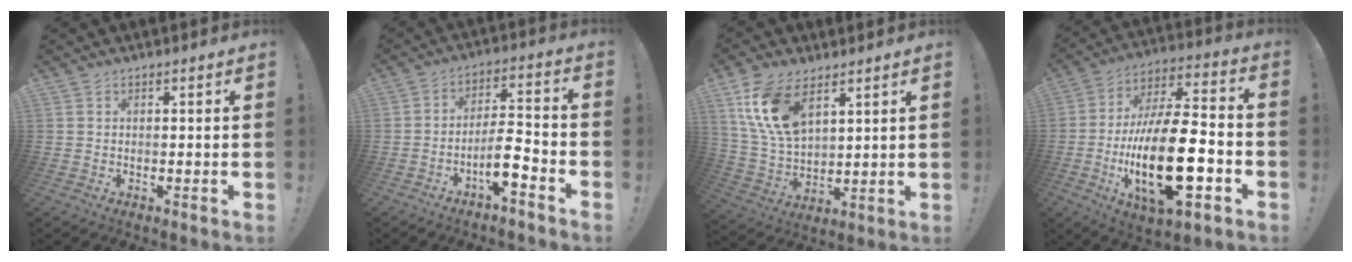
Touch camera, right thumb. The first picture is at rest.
{"total": 9.0, "force": [-4.7, 2.4, 7.4], "torque": [-0.127, 0.021, -0.082]}
{"total": 14.7, "force": [7.6, 8.1, 9.6], "torque": [-0.202, -0.028, 0.144]}
{"total": 25.8, "force": [-7.1, 9.9, 22.7], "torque": [-0.424, 0.028, -0.115]}